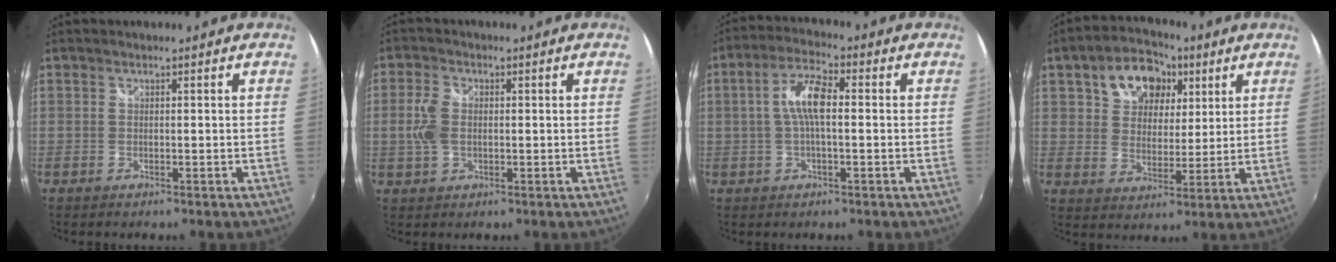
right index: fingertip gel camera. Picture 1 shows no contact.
{"total": 5.0, "force": [-0.1, 3.3, 3.8], "torque": [-0.084, 0.004, 0.000]}
{"total": 6.9, "force": [0.2, 2.0, 6.6], "torque": [-0.132, 0.015, 0.003]}
{"total": 12.7, "force": [6.0, 9.0, 6.8], "torque": [-0.137, 0.038, 0.104]}